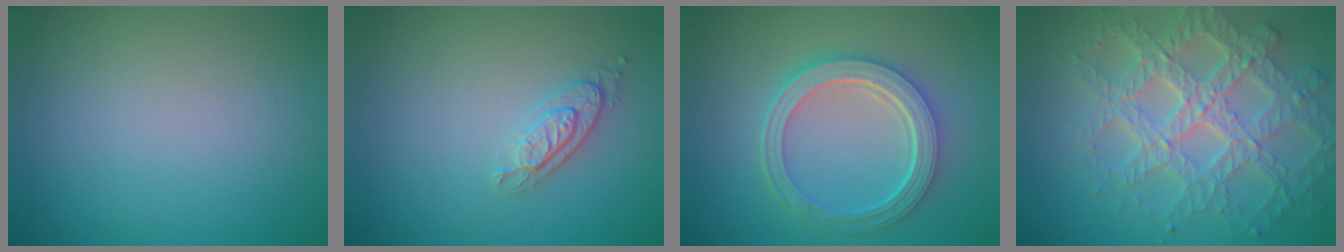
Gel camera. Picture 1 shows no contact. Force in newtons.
{"total": 2.1, "press": 1.9, "slide": 0.8}
{"total": 5.7, "press": 4.3, "slide": 3.7}
{"total": 7.7, "press": 5.8, "slide": 5.1}